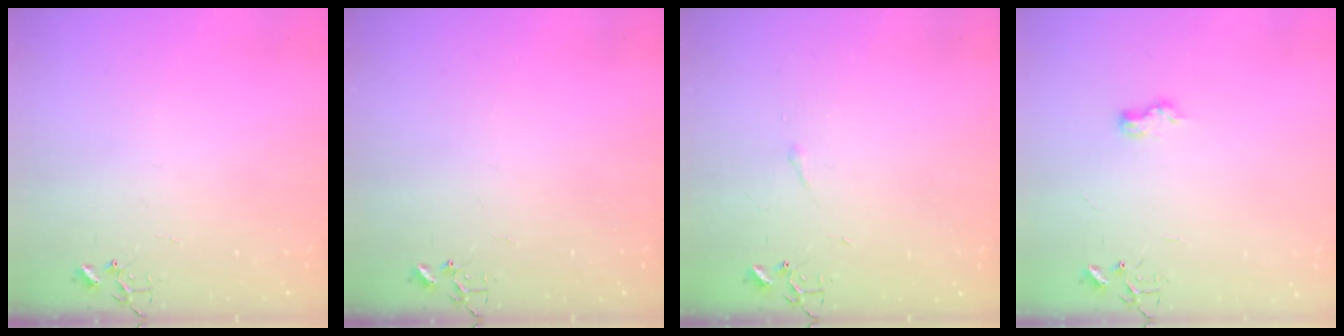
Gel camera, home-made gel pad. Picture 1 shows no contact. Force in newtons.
{"total": 0.0}
{"total": 2.9, "press": 2.9, "slide": 0.5}
{"total": 6.3, "press": 6.3, "slide": 0.8}